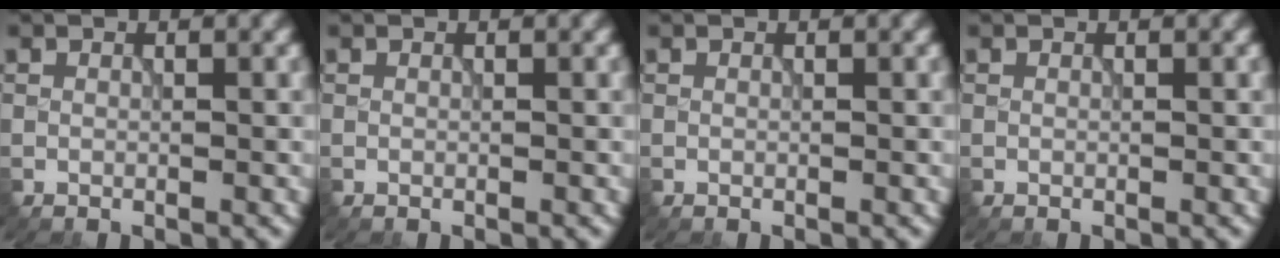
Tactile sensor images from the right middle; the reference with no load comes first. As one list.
[{"total": 0.0}, {"total": 0.0}, {"total": 0.0}]